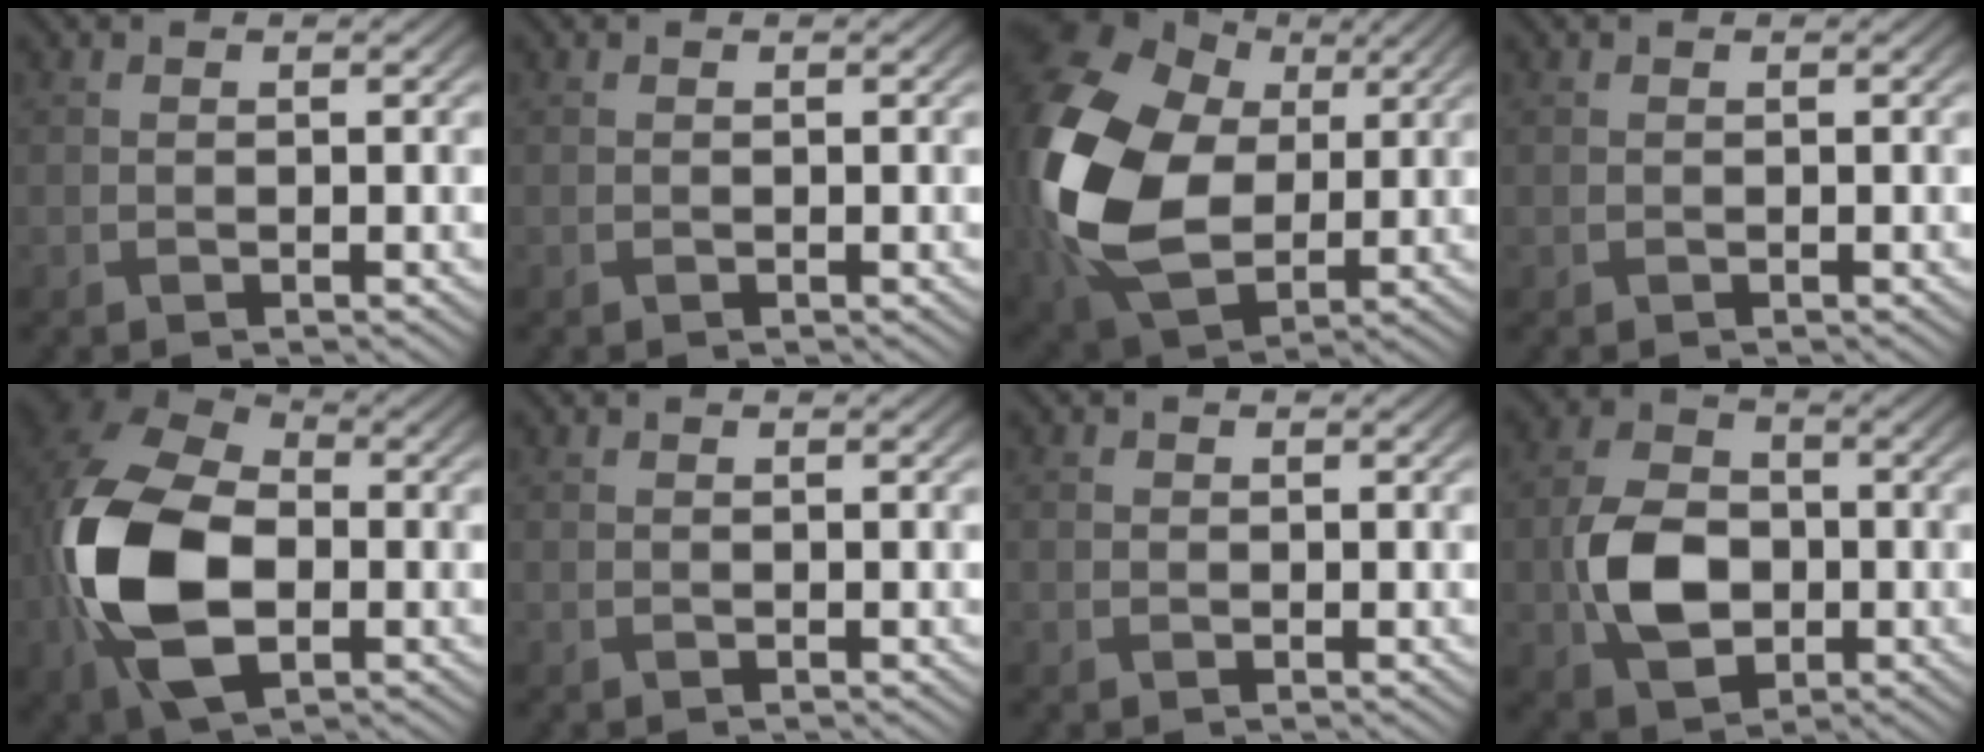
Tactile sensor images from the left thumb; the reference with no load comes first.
{"total": 0.0}
{"total": 18.8, "force": [1.8, 14.1, 12.3], "torque": [-0.340, -0.049, 0.074]}
{"total": 0.0}
{"total": 16.3, "force": [-2.7, 10.5, 12.2], "torque": [-0.305, -0.032, -0.053]}
{"total": 0.0}
{"total": 0.6, "force": [0.0, 0.6, 0.0], "torque": [0.003, -0.003, -0.002]}
{"total": 8.1, "force": [-1.5, 5.7, 5.6], "torque": [-0.125, -0.002, -0.034]}